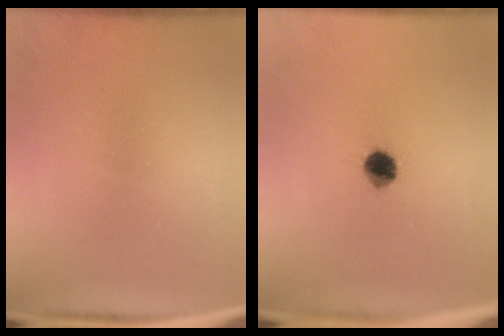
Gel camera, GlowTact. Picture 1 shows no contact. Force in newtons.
{"total": 5.3}